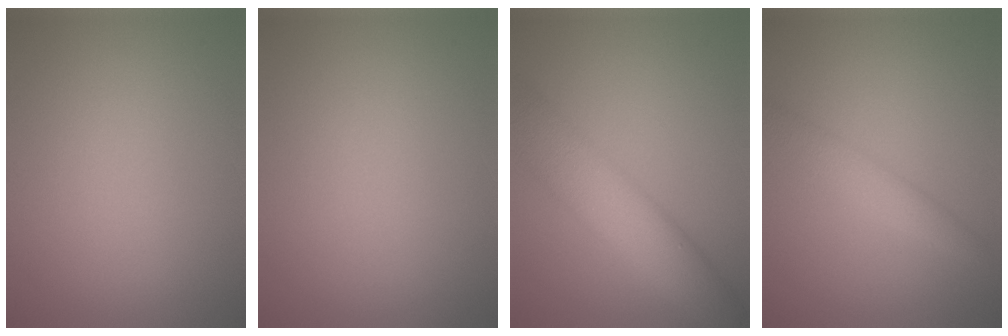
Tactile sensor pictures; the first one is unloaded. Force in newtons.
{"total": 0.0}
{"total": 7.6, "press": 7.6, "slide": 0.3}
{"total": 2.3, "press": 2.3, "slide": 0.1}